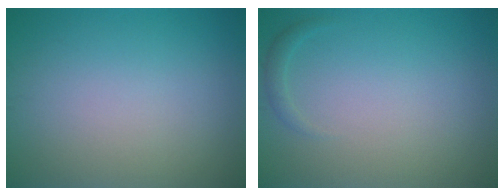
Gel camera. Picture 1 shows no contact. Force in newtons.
{"total": 0.8, "press": 0.8, "slide": 0.1}